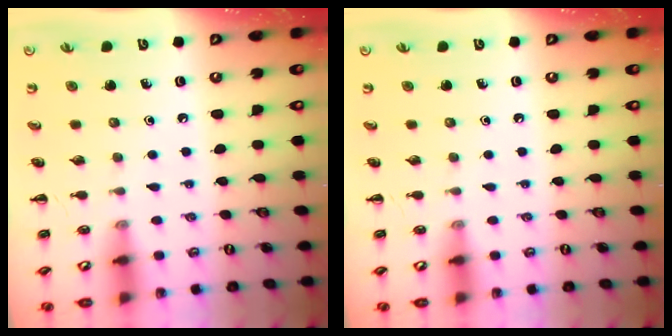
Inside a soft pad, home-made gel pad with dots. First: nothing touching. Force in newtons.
{"total": 0.0}